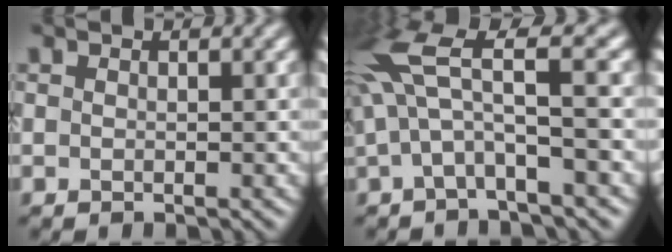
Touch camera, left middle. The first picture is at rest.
{"total": 5.8, "force": [1.9, 1.2, 5.4], "torque": [-0.112, 0.012, 0.032]}